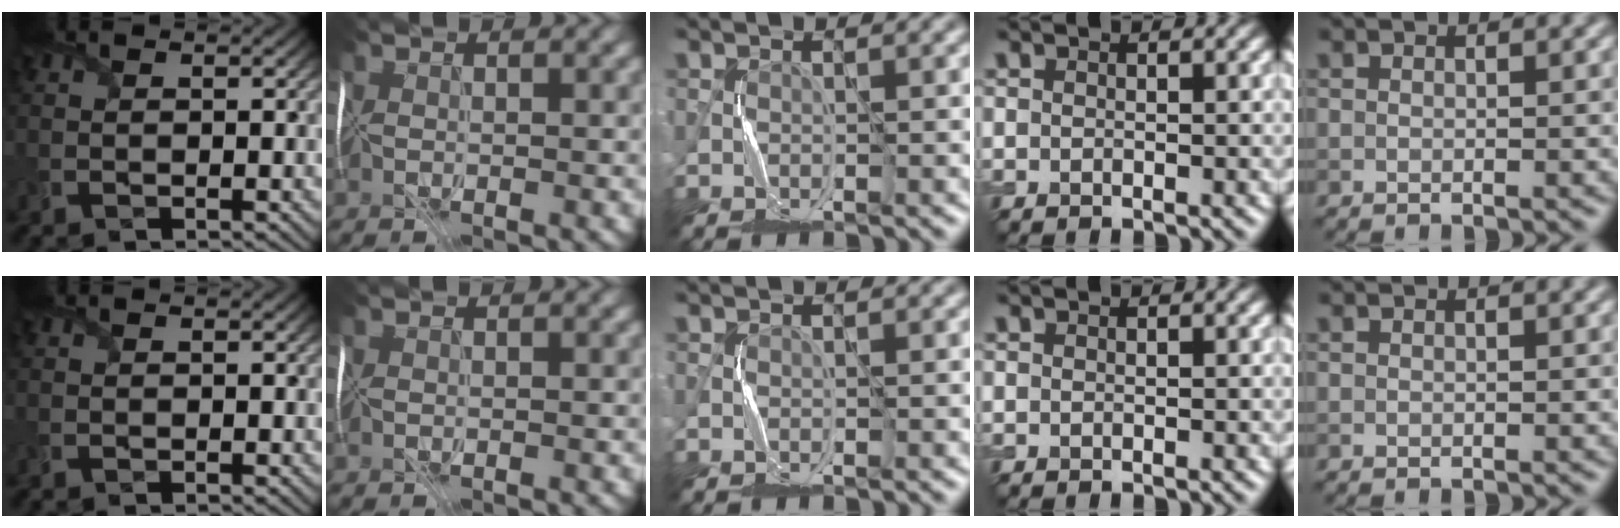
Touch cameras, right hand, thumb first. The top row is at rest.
{}